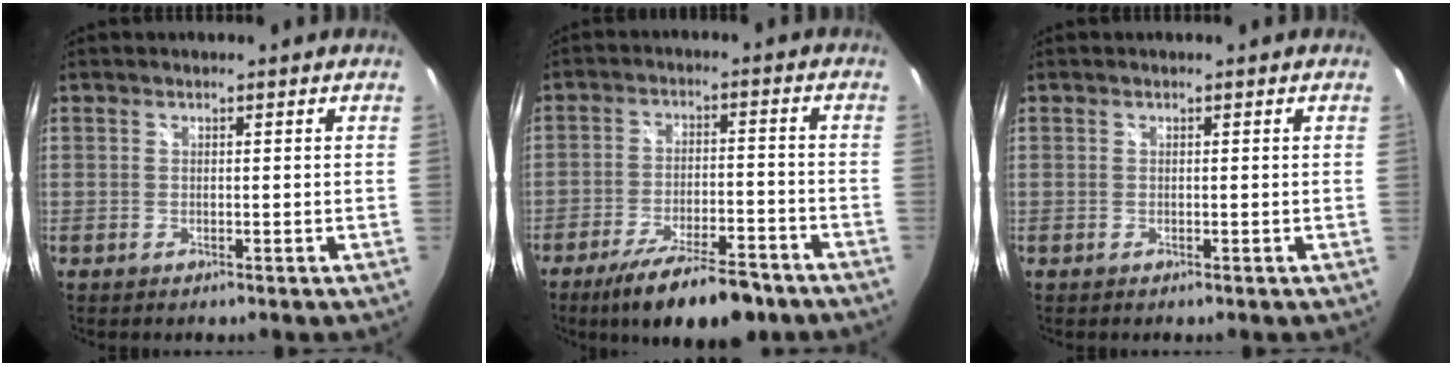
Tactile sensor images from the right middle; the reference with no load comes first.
{"total": 14.5, "force": [-10.9, 3.6, 8.8], "torque": [-0.165, -0.025, -0.169]}
{"total": 0.0}